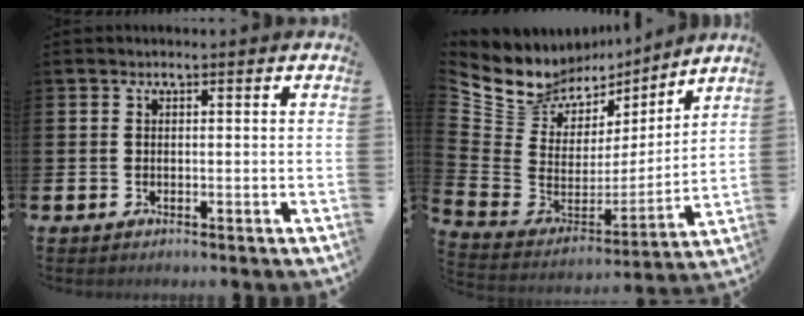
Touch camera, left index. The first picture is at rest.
{"total": 7.7, "force": [6.4, 4.4, 0.1], "torque": [-0.054, -0.053, 0.116]}